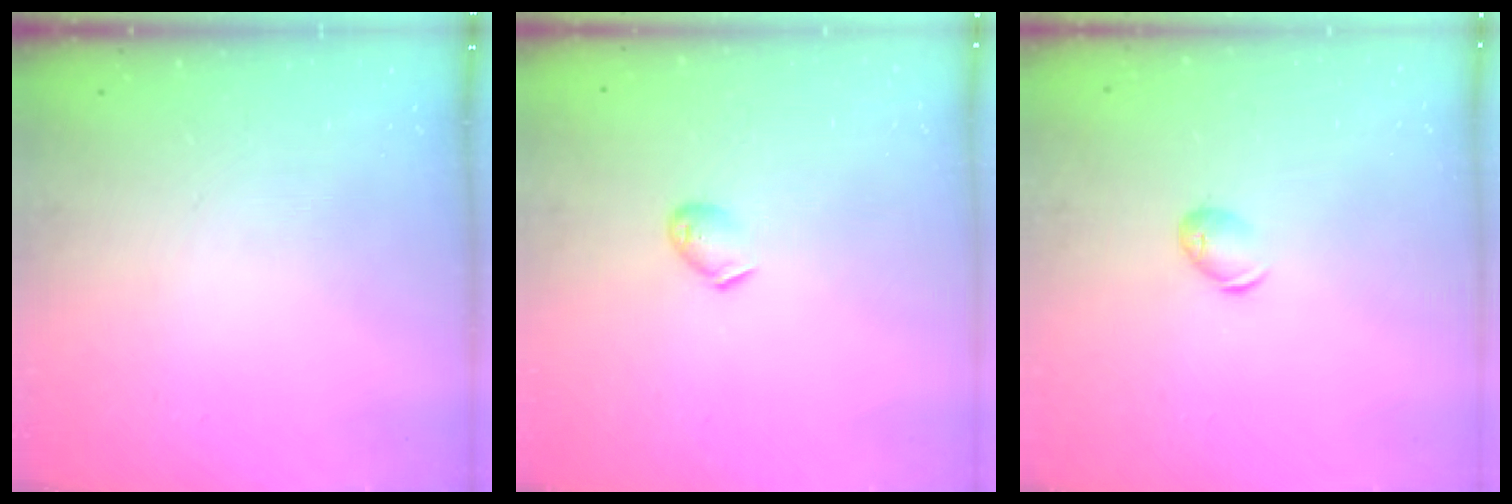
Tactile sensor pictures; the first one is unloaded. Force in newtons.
{"total": 5.0, "press": 4.9, "slide": 0.9}
{"total": 6.2, "press": 6.2, "slide": 0.9}